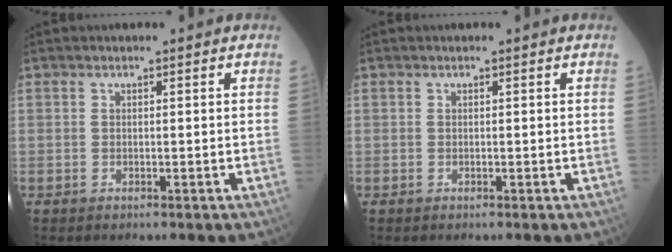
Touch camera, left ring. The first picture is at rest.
{"total": 0.0}